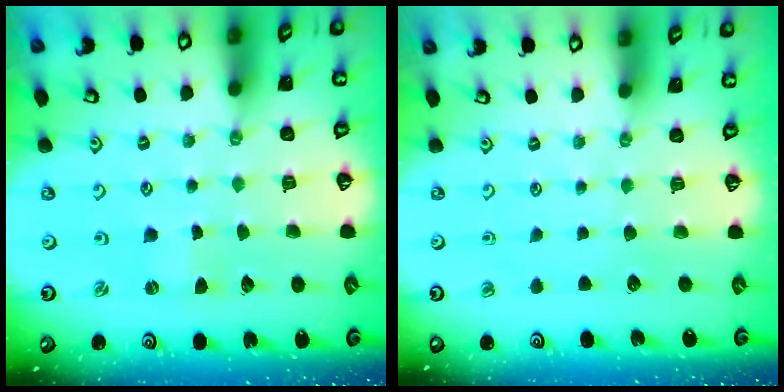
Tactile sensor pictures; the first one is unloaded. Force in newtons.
{"total": 0.0}